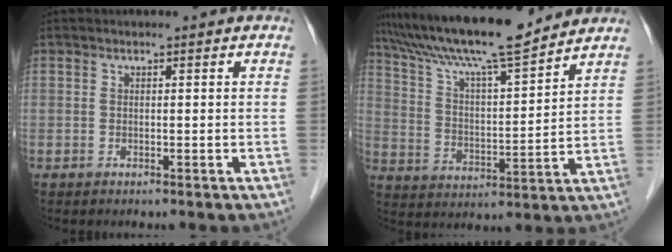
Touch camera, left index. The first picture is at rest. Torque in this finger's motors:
{"motor_torque": [0.62, -0.66, 0.51, 0.15]}